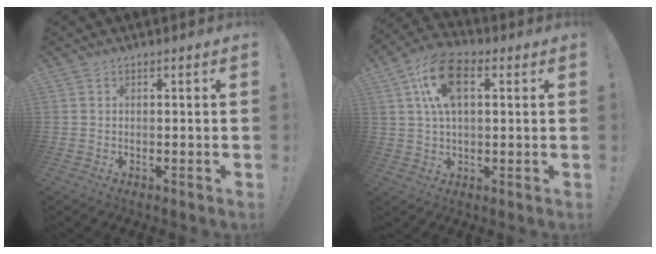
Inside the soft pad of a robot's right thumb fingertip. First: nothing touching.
{"total": 12.7, "force": [3.7, 6.8, 10.1], "torque": [-0.176, 0.005, 0.069]}